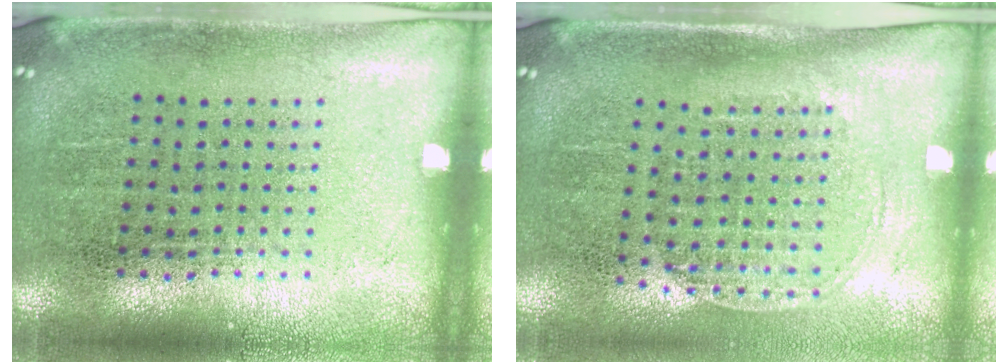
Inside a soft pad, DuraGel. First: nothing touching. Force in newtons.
{"total": 1.4, "press": 1.2, "slide": 0.8}